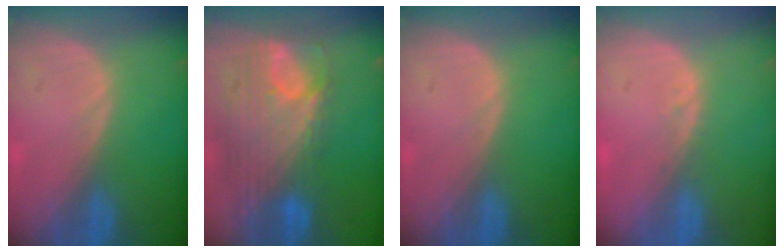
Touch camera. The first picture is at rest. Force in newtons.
{"total": 12.1, "press": 10.3, "slide": 6.5}
{"total": 0.0}
{"total": 1.0, "press": 0.9, "slide": 0.3}